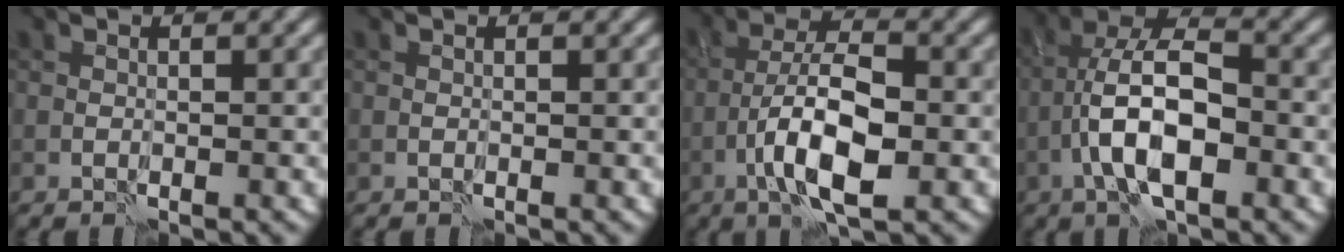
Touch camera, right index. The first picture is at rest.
{"total": 0.0}
{"total": 7.4, "force": [-2.5, 2.7, 6.4], "torque": [-0.116, 0.009, -0.049]}
{"total": 7.6, "force": [-2.2, 3.2, 6.5], "torque": [-0.120, 0.016, -0.044]}